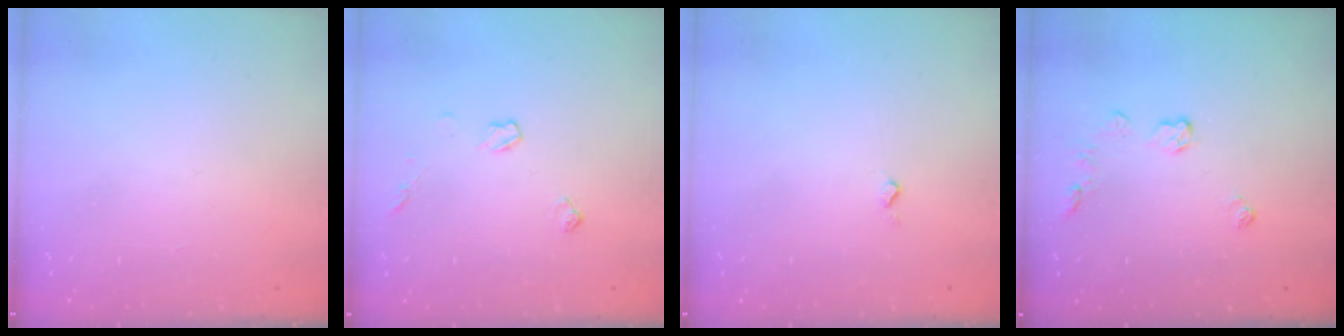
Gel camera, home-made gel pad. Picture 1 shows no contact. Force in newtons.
{"total": 5.5, "press": 5.4, "slide": 0.7}
{"total": 2.7, "press": 2.6, "slide": 0.4}
{"total": 4.7, "press": 4.6, "slide": 0.7}